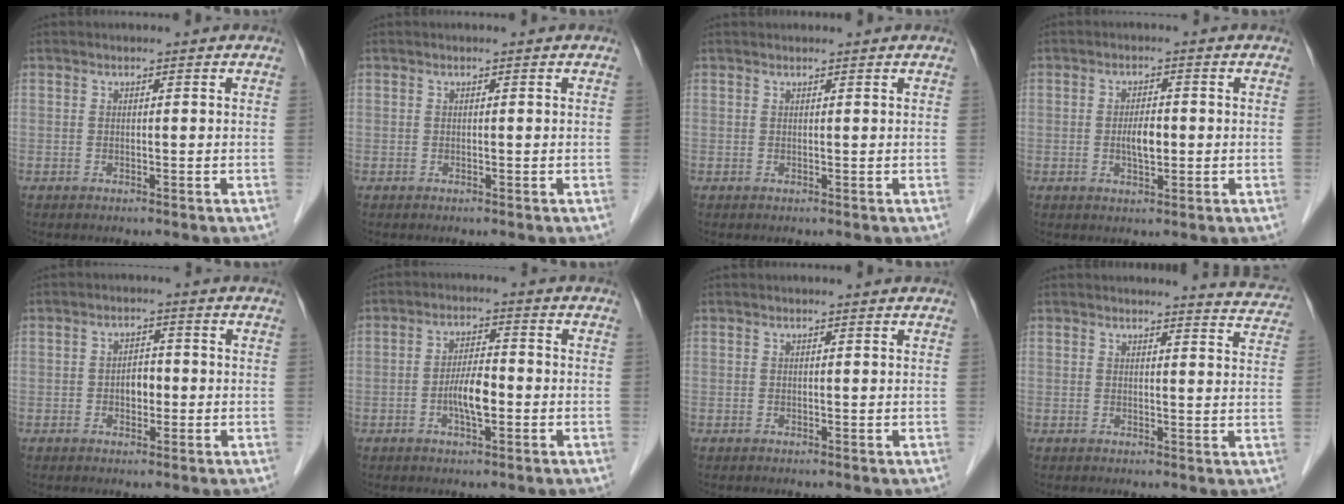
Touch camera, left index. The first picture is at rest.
{"total": 0.0}
{"total": 1.0, "force": [1.0, 0.1, 0.1], "torque": [-0.005, 0.016, 0.017]}
{"total": 3.4, "force": [-0.4, 1.3, 3.1], "torque": [-0.058, 0.001, -0.005]}
{"total": 2.8, "force": [-0.7, 1.8, 2.1], "torque": [-0.032, 0.010, -0.010]}
{"total": 5.1, "force": [-1.5, 1.4, 4.6], "torque": [-0.093, 0.006, -0.027]}
{"total": 0.0}
{"total": 5.9, "force": [5.9, 0.3, 0.1], "torque": [0.001, -0.027, 0.046]}